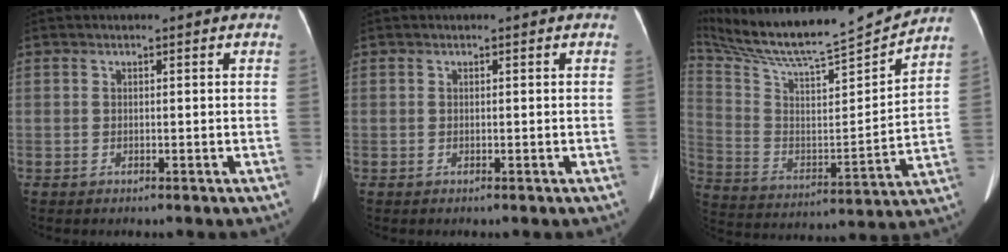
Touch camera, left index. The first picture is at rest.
{"total": 0.0}
{"total": 19.7, "force": [18.4, 0.0, 7.0], "torque": [-0.147, -0.041, 0.303]}